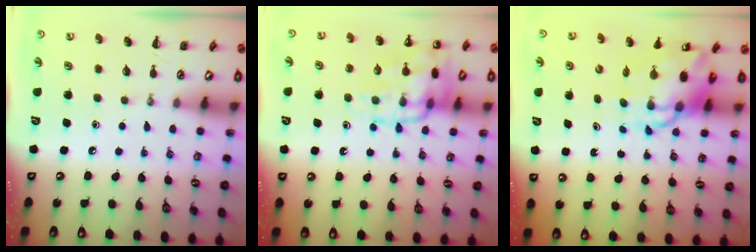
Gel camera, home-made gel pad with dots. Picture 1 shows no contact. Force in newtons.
{"total": 16.2, "press": 16.1, "slide": 1.6}
{"total": 10.6, "press": 10.2, "slide": 2.9}